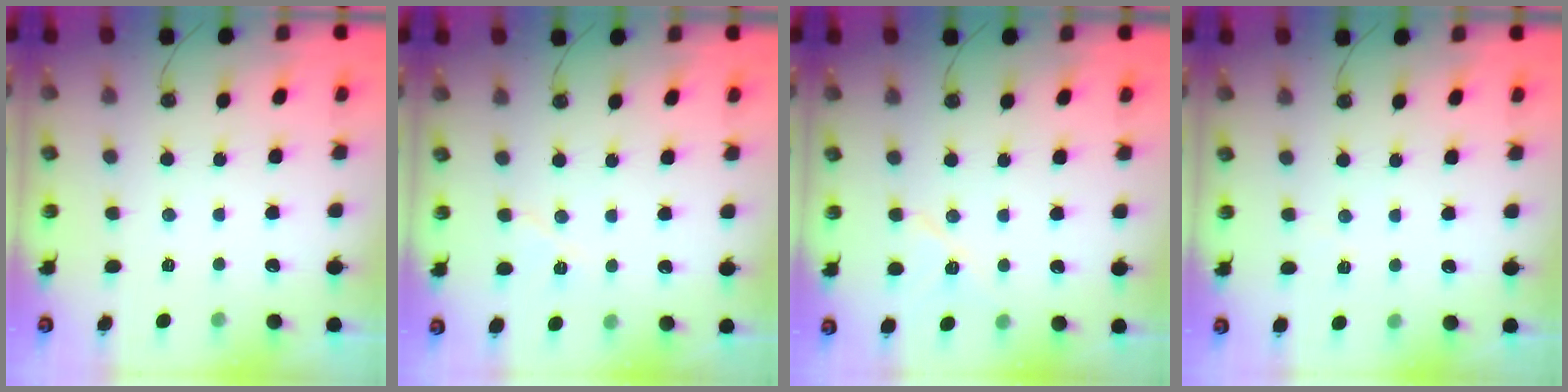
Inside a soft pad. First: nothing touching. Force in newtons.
{"total": 6.3, "press": 5.8, "slide": 2.5}
{"total": 7.8, "press": 7.8, "slide": 0.7}
{"total": 1.8, "press": 1.7, "slide": 0.6}